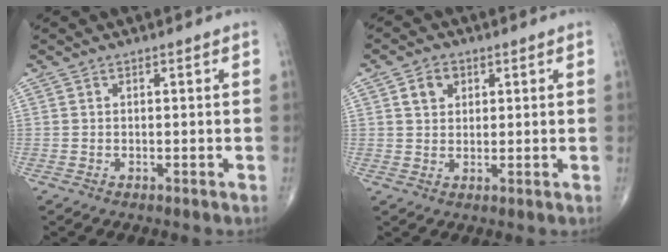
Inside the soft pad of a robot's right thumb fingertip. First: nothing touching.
{"total": 4.2, "force": [1.6, 3.3, 2.1], "torque": [-0.020, -0.002, 0.027]}